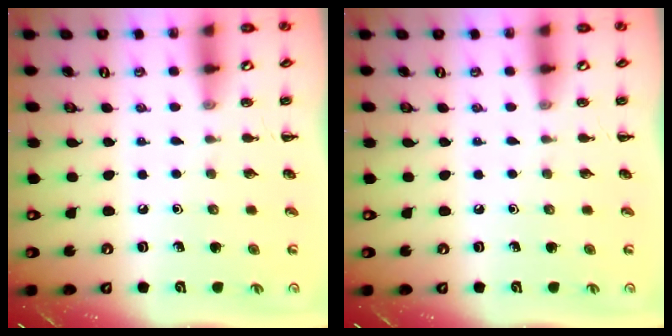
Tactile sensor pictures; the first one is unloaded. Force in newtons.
{"total": 0.0}